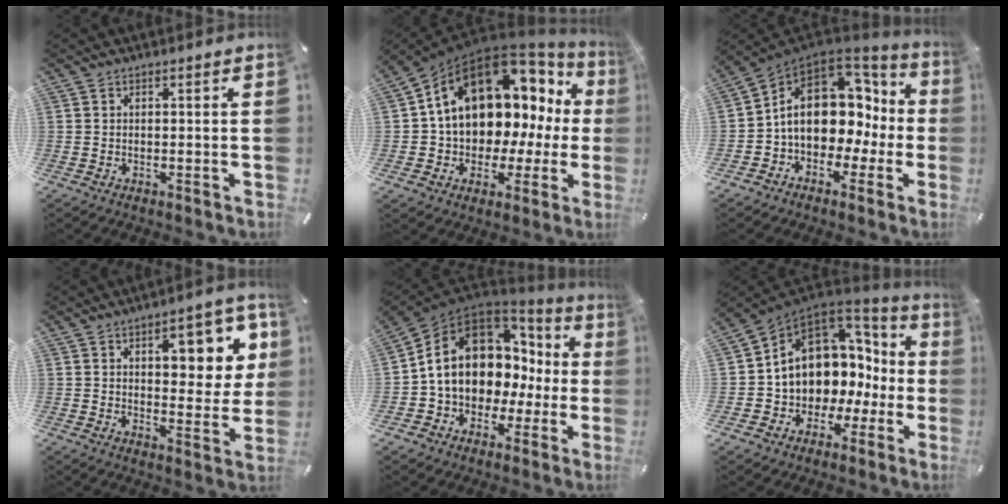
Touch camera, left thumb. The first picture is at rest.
{"total": 16.1, "force": [7.5, 11.2, 8.9], "torque": [-0.138, -0.070, 0.135]}
{"total": 14.4, "force": [1.6, 11.0, 9.3], "torque": [-0.156, -0.011, 0.030]}
{"total": 13.0, "force": [5.0, 6.4, 10.1], "torque": [-0.120, -0.016, 0.077]}
{"total": 14.2, "force": [2.7, 11.1, 8.5], "torque": [-0.159, -0.026, 0.044]}
{"total": 11.9, "force": [3.1, 10.3, 5.2], "torque": [-0.094, -0.037, 0.067]}